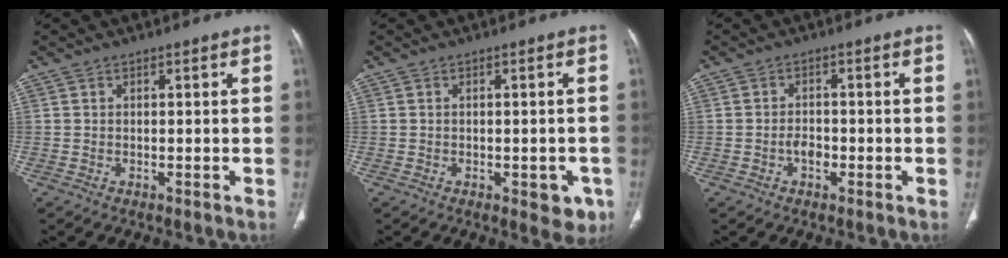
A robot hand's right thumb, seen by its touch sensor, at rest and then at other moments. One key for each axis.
{"total": 4.8, "fx": -2.0, "fy": 2.5, "fz": 3.6, "tx": -0.019, "ty": 0.002, "tz": -0.019}
{"total": 2.7, "fx": -0.9, "fy": 1.8, "fz": 1.7, "tx": -0.018, "ty": 0.009, "tz": -0.018}